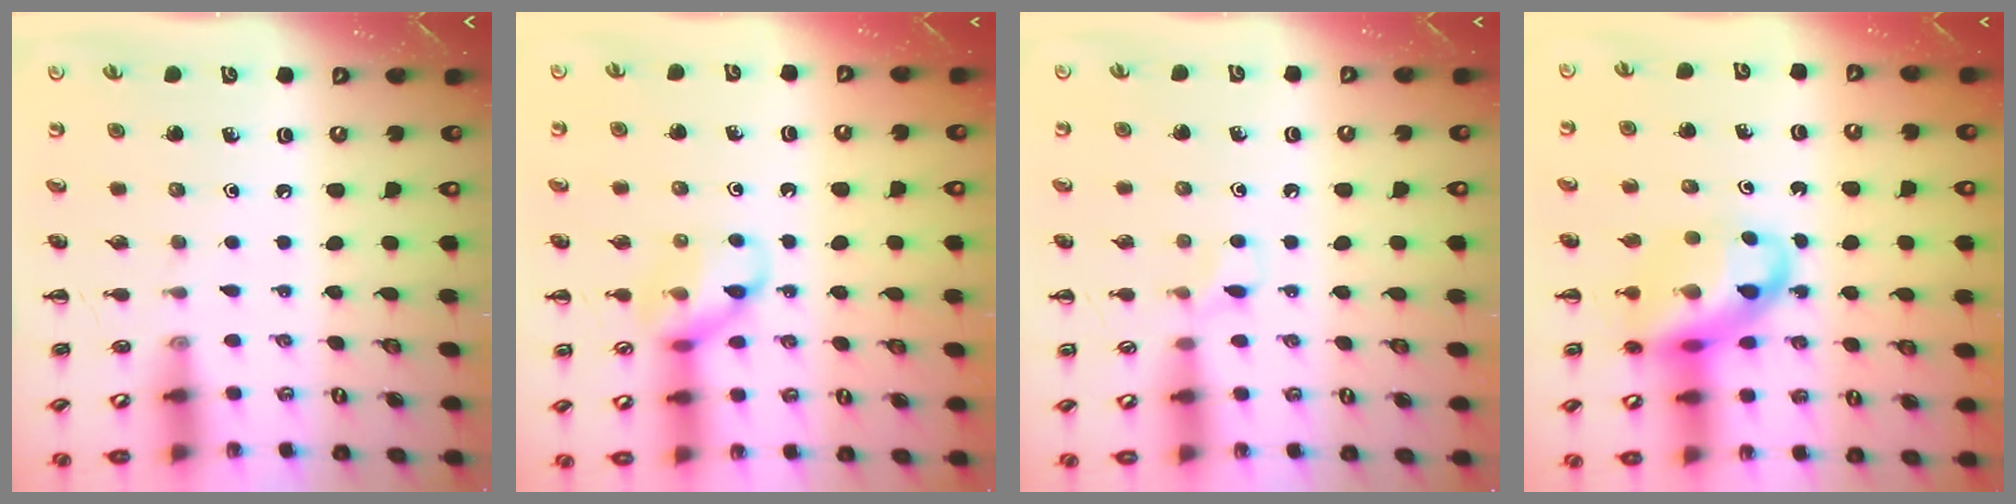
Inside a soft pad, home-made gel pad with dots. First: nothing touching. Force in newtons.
{"total": 11.0, "press": 11.0, "slide": 1.2}
{"total": 5.9, "press": 5.6, "slide": 2.0}
{"total": 13.7, "press": 13.3, "slide": 3.3}